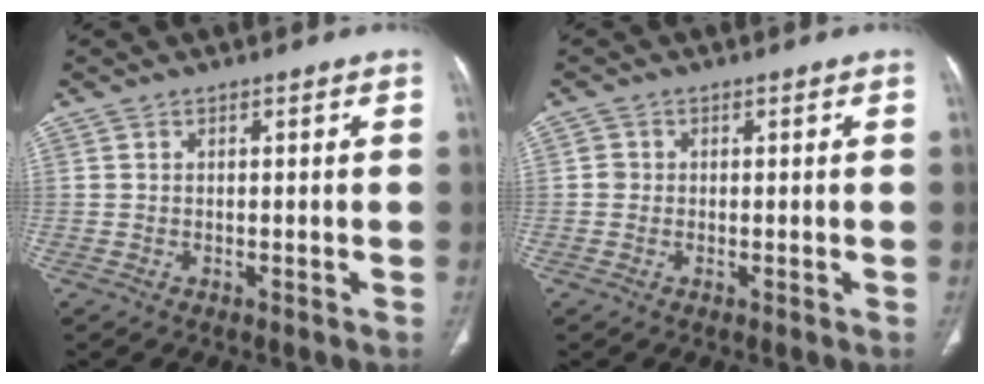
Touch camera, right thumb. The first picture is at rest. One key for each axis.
{"total": 1.3, "fx": 0.0, "fy": 1.3, "fz": 0.3, "tx": 0.002, "ty": 0.004, "tz": 0.000}